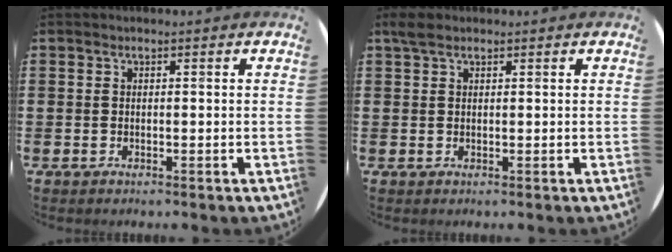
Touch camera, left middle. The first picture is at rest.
{"total": 1.5, "force": [1.1, 0.7, 0.7], "torque": [-0.017, 0.005, 0.021]}